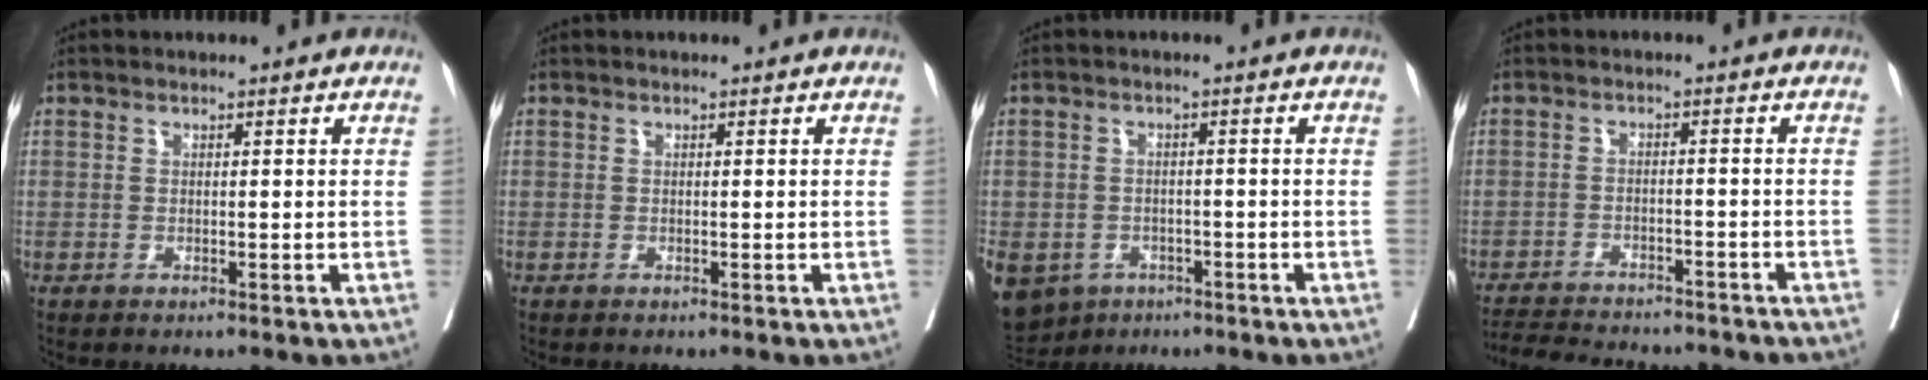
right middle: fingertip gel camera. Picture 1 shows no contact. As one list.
[{"total": 0.0}, {"total": 12.1, "force": [-6.6, 9.4, 4.0], "torque": [-0.120, -0.009, -0.085]}, {"total": 15.3, "force": [-13.8, 3.6, 5.5], "torque": [-0.120, -0.006, -0.178]}]